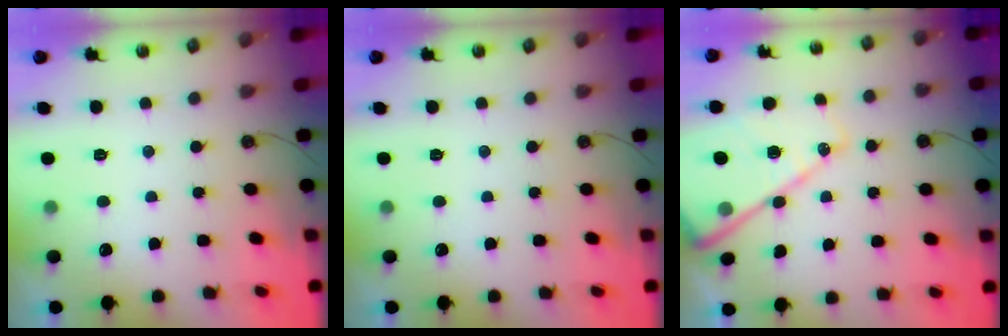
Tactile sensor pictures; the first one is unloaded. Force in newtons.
{"total": 0.0}
{"total": 16.5, "press": 16.4, "slide": 1.7}